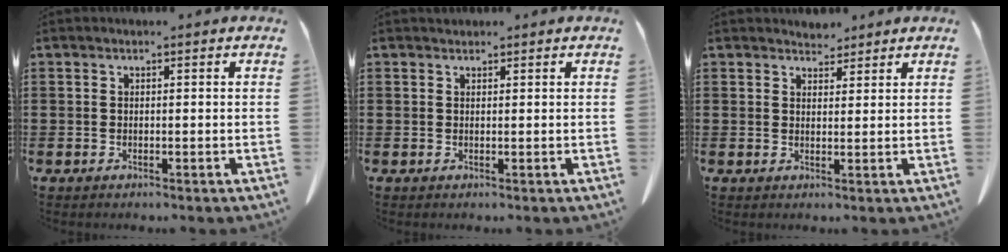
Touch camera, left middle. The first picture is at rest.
{"total": 0.6, "force": [0.6, 0.2, 0.0], "torque": [-0.001, -0.001, 0.013]}
{"total": 2.6, "force": [2.5, 0.7, 0.0], "torque": [0.000, -0.007, 0.048]}